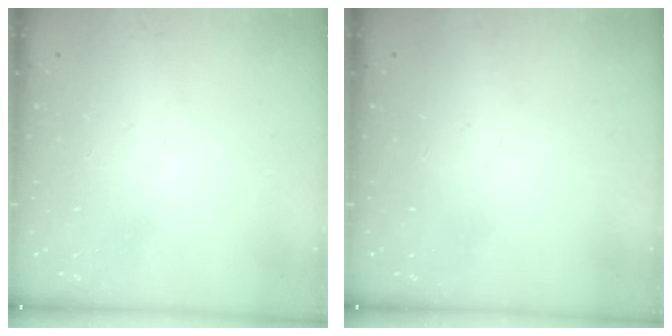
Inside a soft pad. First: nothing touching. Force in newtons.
{"total": 0.0}